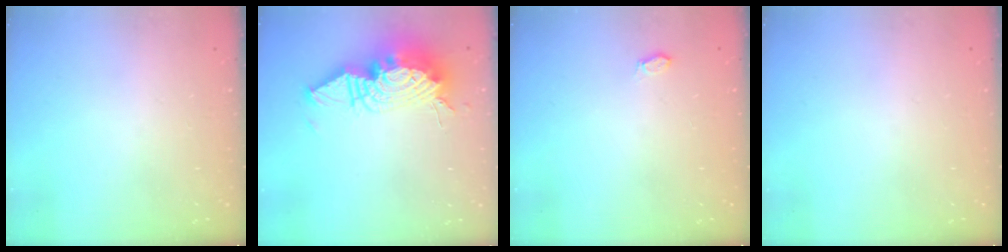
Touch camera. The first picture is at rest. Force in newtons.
{"total": 19.0, "press": 18.9, "slide": 1.8}
{"total": 2.9, "press": 2.7, "slide": 1.1}
{"total": 0.0}